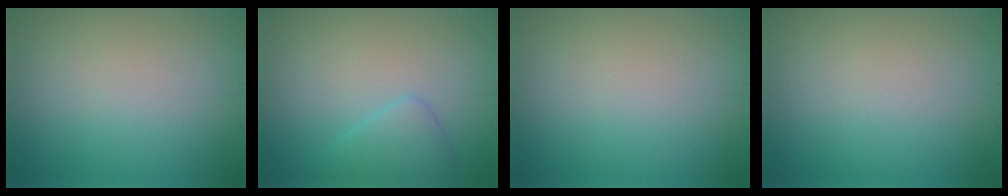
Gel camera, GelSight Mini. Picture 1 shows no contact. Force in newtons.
{"total": 2.3, "press": 2.3, "slide": 0.2}
{"total": 0.0}
{"total": 0.0}